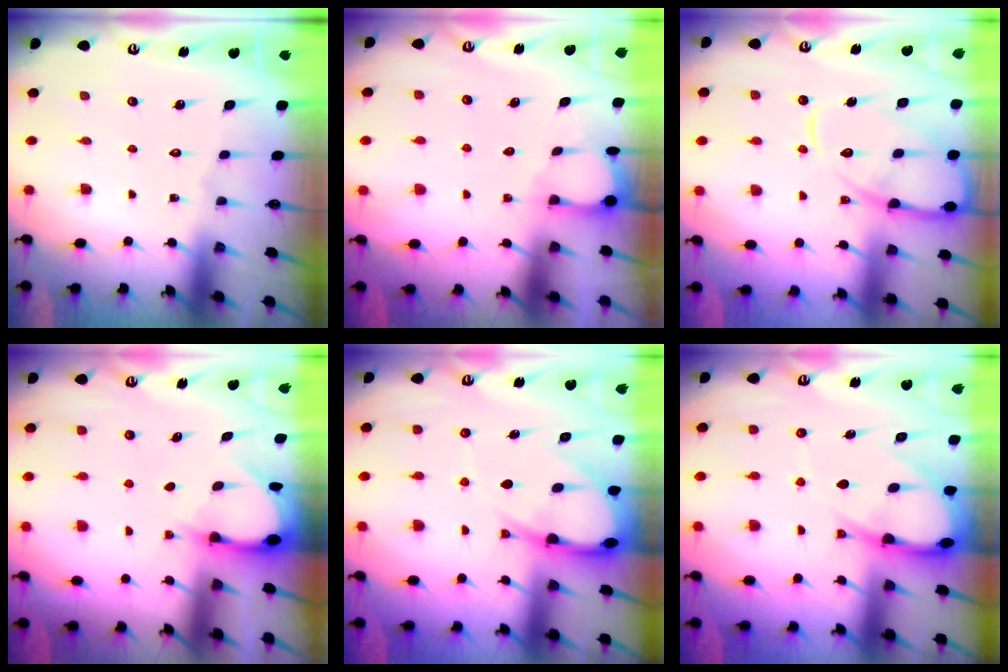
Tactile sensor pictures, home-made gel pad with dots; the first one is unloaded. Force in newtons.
{"total": 2.0, "press": 2.0, "slide": 0.2}
{"total": 12.7, "press": 12.6, "slide": 1.1}
{"total": 3.1, "press": 3.1, "slide": 0.4}
{"total": 9.8, "press": 9.8, "slide": 1.1}
{"total": 9.8, "press": 9.8, "slide": 1.1}